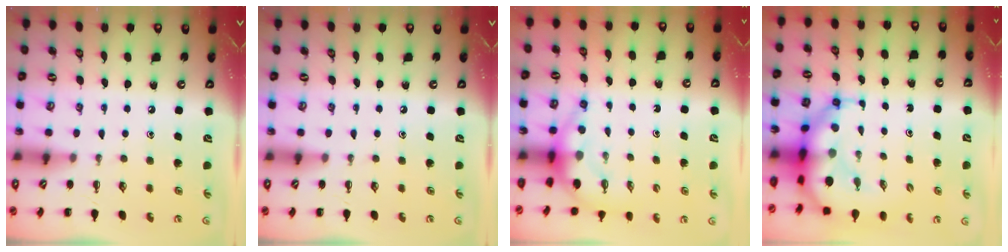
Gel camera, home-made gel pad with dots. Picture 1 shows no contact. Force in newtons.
{"total": 0.0}
{"total": 6.6, "press": 6.5, "slide": 1.2}
{"total": 8.7, "press": 8.4, "slide": 2.3}